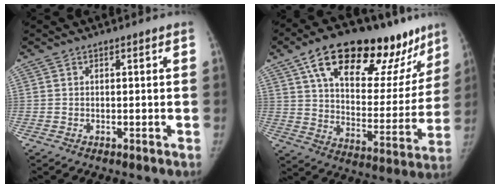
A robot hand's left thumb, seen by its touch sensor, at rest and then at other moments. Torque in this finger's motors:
{"motor_torque": [2.19, 2.07, 1.28, -1.50, 0.48]}